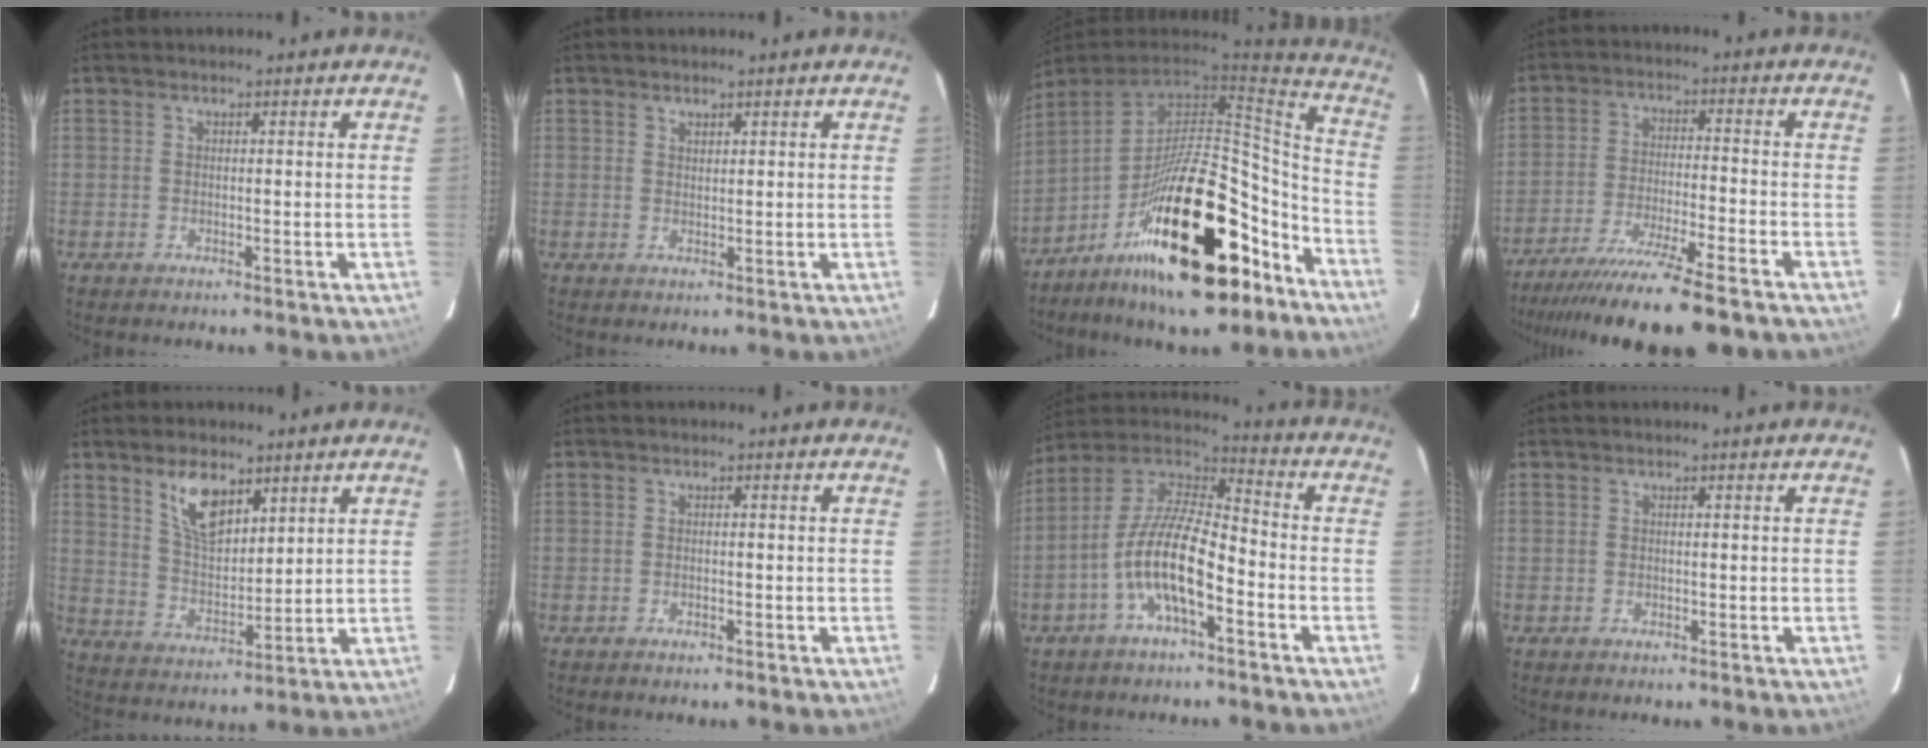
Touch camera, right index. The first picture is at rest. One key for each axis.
{"total": 1.0, "fx": 0.8, "fy": 0.4, "fz": 0.2, "tx": -0.004, "ty": 0.001, "tz": 0.016}
{"total": 26.7, "fx": -15.5, "fy": 10.5, "fz": 19.0, "tx": -0.311, "ty": 0.009, "tz": -0.239}
{"total": 18.0, "fx": -15.1, "fy": 1.0, "fz": 9.7, "tx": -0.191, "ty": -0.038, "tz": -0.244}
{"total": 9.3, "fx": 5.6, "fy": 4.3, "fz": 6.0, "tx": -0.107, "ty": 0.006, "tz": 0.114}
{"total": 0.5, "fx": -0.4, "fy": 0.3, "fz": 0.2, "tx": -0.003, "ty": 0.001, "tz": -0.006}
{"total": 13.0, "fx": -5.3, "fy": 4.0, "fz": 11.2, "tx": -0.225, "ty": 0.002, "tz": -0.106}
{"total": 0.0}